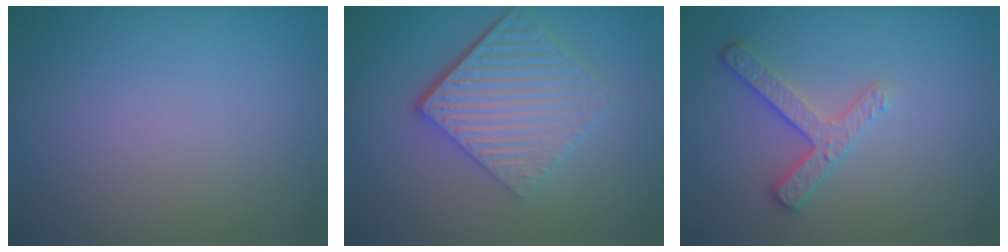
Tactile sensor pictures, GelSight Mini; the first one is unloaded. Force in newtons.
{"total": 6.4, "press": 4.2, "slide": 4.8}
{"total": 2.7, "press": 2.3, "slide": 1.5}